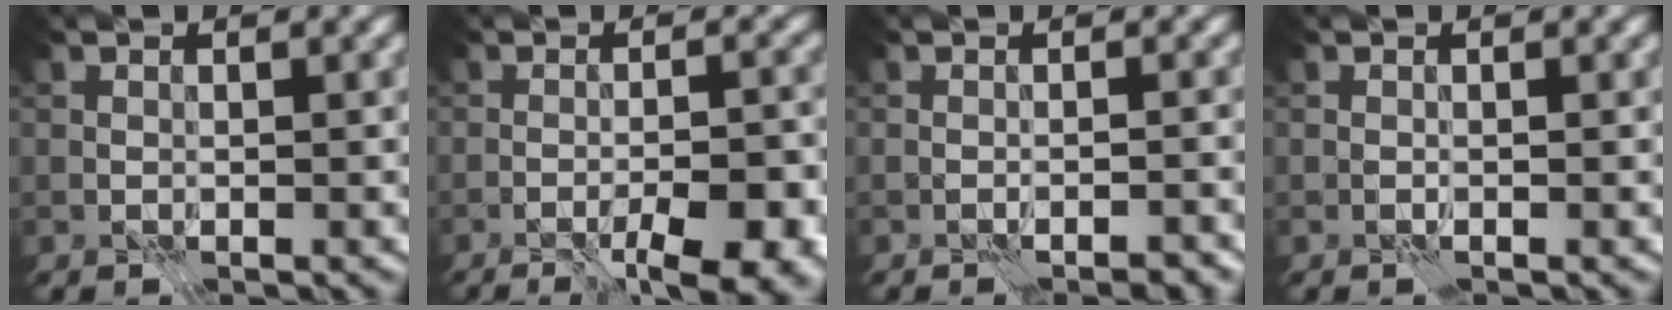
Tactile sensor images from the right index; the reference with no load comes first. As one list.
[{"total": 6.8, "force": [-3.7, 1.2, 5.6], "torque": [-0.078, -0.003, -0.048]}, {"total": 1.3, "force": [-1.2, -0.1, 0.6], "torque": [-0.006, -0.002, -0.017]}, {"total": 0.0}]